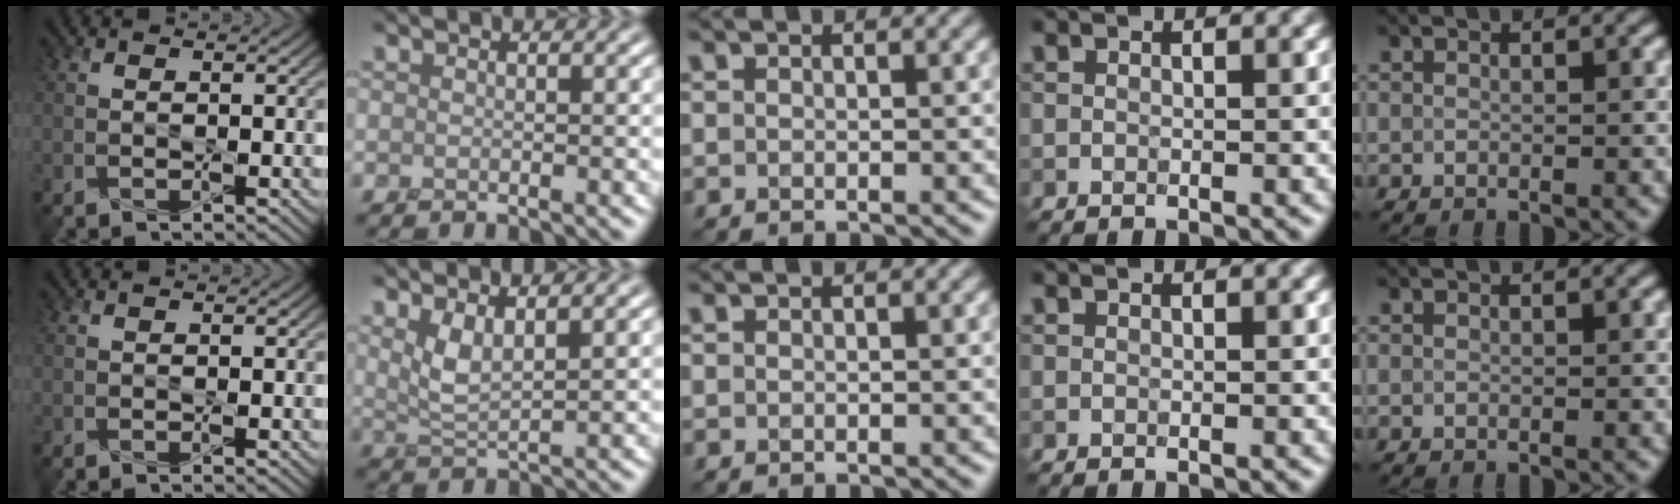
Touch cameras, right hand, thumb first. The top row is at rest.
{"index": {"total": 2.4, "force": [1.8, 0.1, 1.6], "torque": [-0.043, -0.007, 0.044]}}